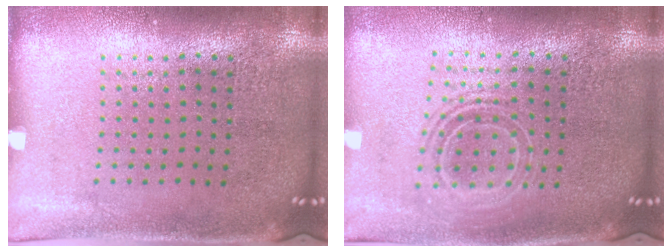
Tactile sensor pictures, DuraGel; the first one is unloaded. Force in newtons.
{"total": 1.8, "press": 1.3, "slide": 1.1}